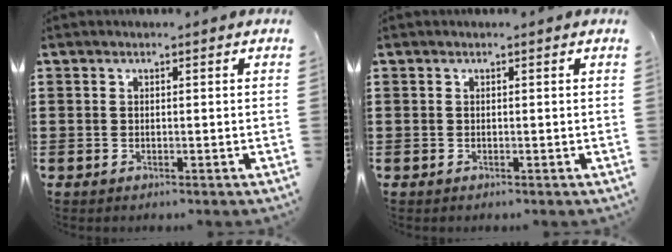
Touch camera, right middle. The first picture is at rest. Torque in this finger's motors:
{"motor_torque": [0.20, -0.15, 0.04, 0.01]}